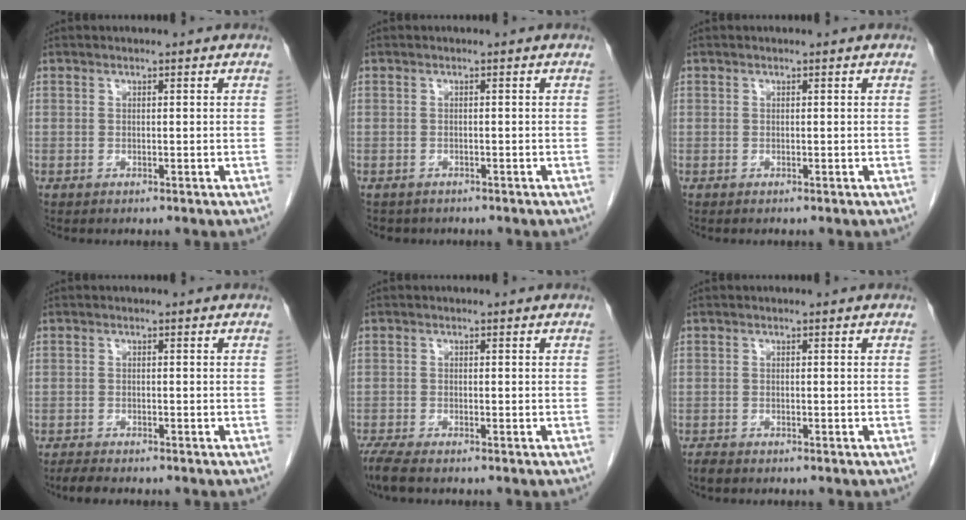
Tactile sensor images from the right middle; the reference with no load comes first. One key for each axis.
{"total": 2.1, "fx": -1.7, "fy": 1.2, "fz": 0.2, "tx": -0.008, "ty": 0.002, "tz": -0.021}
{"total": 0.0}
{"total": 2.8, "fx": -2.4, "fy": 0.5, "fz": 1.3, "tx": -0.027, "ty": -0.007, "tz": -0.036}
{"total": 3.3, "fx": -2.7, "fy": 0.4, "fz": 1.9, "tx": -0.041, "ty": -0.011, "tz": -0.048}
{"total": 1.0, "fx": -0.9, "fy": 0.2, "fz": 0.4, "tx": -0.013, "ty": -0.002, "tz": -0.015}